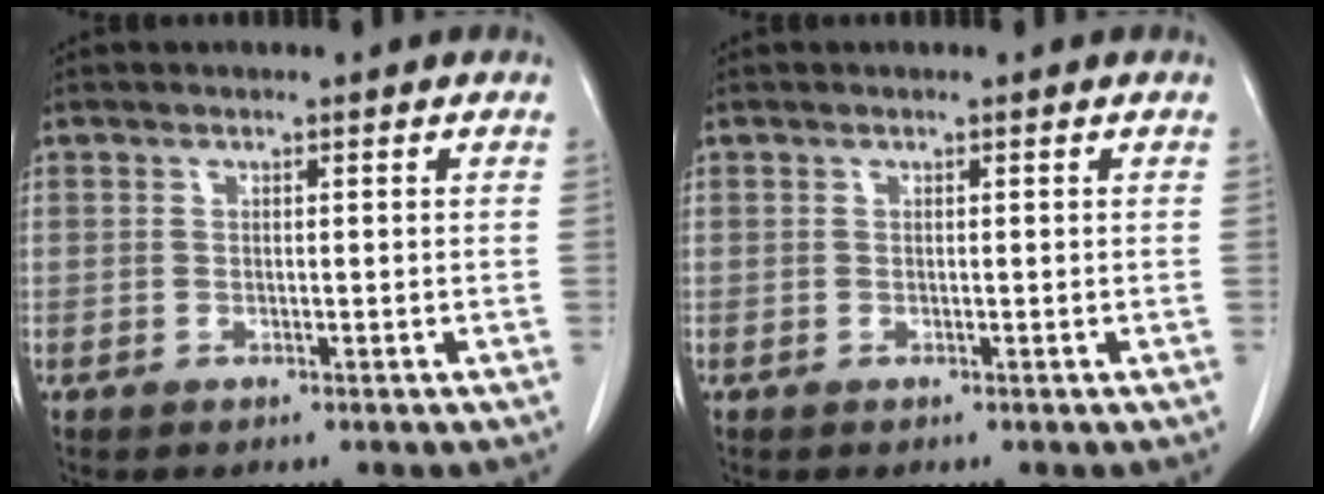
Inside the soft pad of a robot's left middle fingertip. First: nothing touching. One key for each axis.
{"total": 0.0}